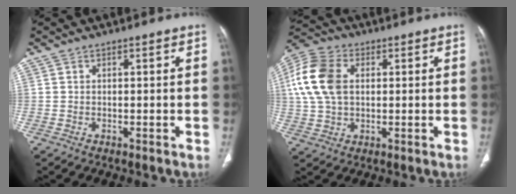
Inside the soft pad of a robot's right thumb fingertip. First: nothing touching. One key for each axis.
{"total": 13.5, "fx": 2.3, "fy": 9.3, "fz": 9.6, "tx": -0.195, "ty": 0.015, "tz": 0.040}